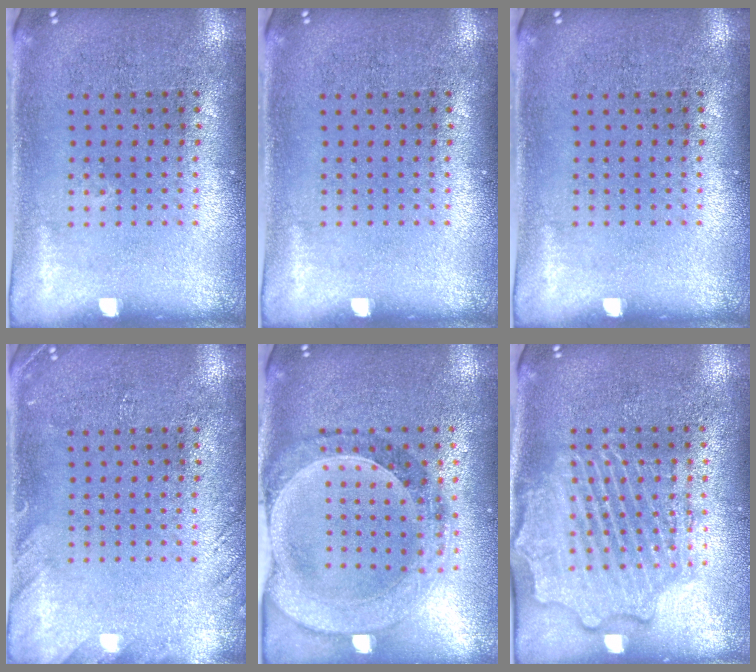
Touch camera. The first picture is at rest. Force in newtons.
{"total": 0.0}
{"total": 0.0}
{"total": 1.5, "press": 1.5, "slide": 0.2}
{"total": 1.5, "press": 1.4, "slide": 0.4}
{"total": 2.3, "press": 2.3, "slide": 0.4}